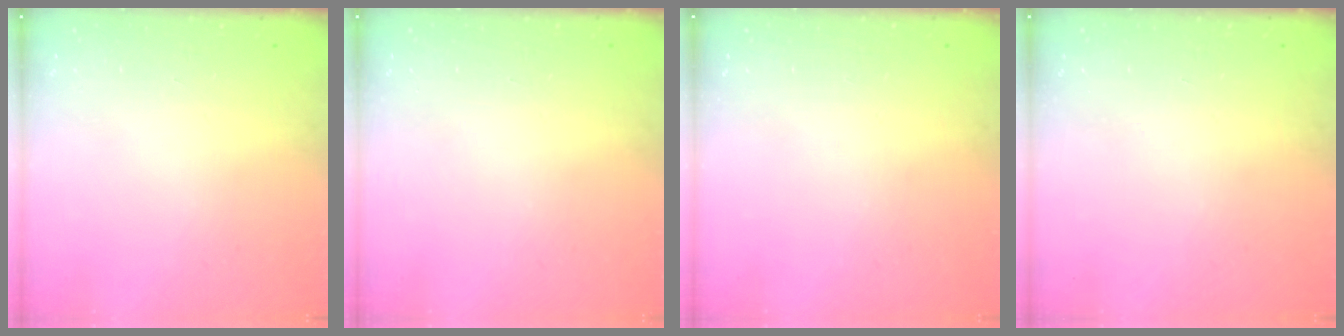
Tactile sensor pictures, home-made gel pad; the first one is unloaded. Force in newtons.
{"total": 0.0}
{"total": 0.0}
{"total": 0.0}